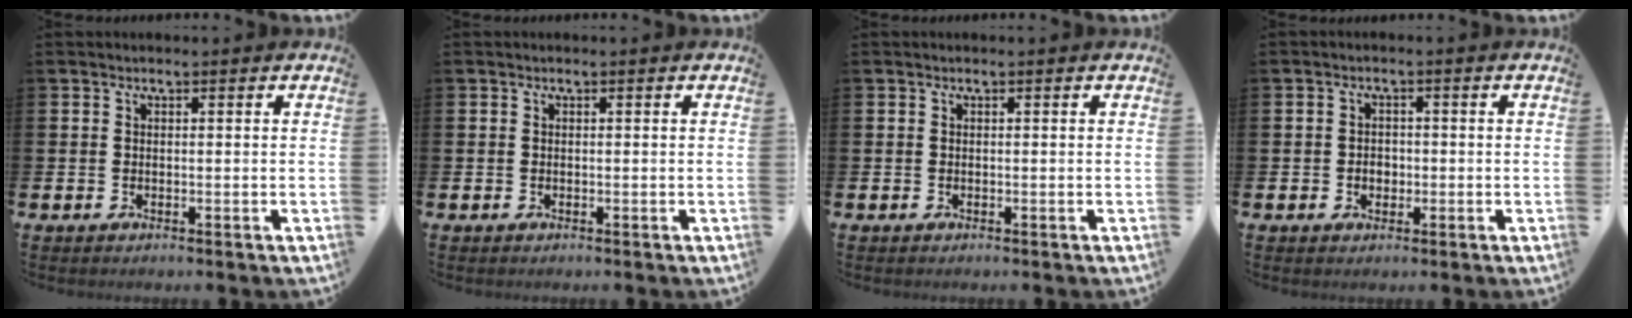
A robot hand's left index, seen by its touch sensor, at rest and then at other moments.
{"total": 0.0}
{"total": 0.0}
{"total": 1.9, "force": [-0.4, 1.5, 1.0], "torque": [-0.010, 0.004, -0.013]}